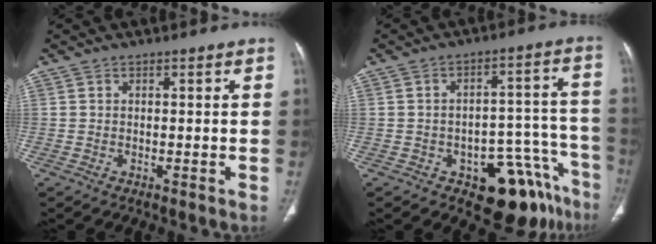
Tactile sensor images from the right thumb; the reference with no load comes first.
{"total": 13.9, "force": [-8.8, 7.0, 8.2], "torque": [-0.045, 0.084, -0.114]}